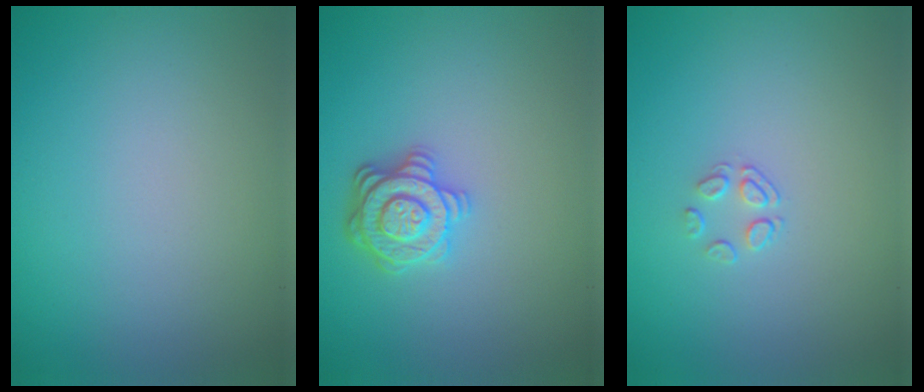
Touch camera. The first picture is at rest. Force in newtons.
{"total": 3.2, "press": 3.0, "slide": 1.1}
{"total": 1.4, "press": 0.6, "slide": 1.2}